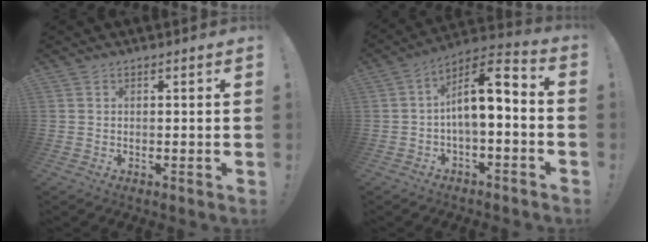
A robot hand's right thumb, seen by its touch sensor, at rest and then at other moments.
{"total": 9.8, "force": [0.0, 3.5, 9.2], "torque": [-0.148, -0.003, -0.001]}